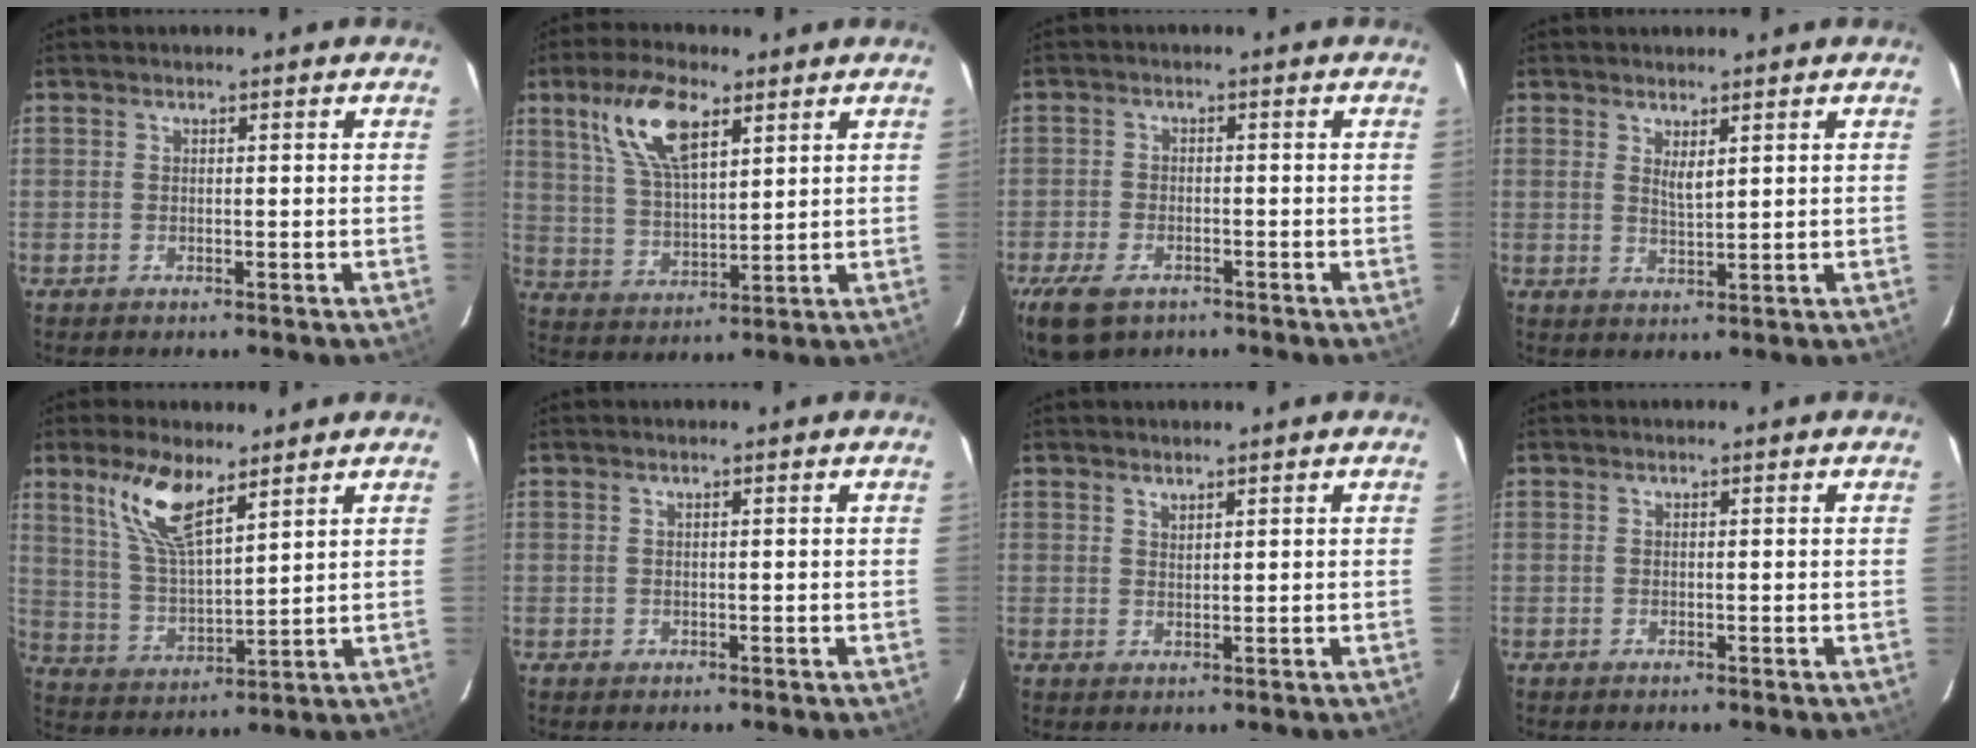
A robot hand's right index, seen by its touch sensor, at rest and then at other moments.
{"total": 12.1, "force": [6.4, 4.7, 9.0], "torque": [-0.175, 0.015, 0.129]}
{"total": 9.5, "force": [-5.9, 5.3, 5.1], "torque": [-0.135, -0.023, -0.105]}
{"total": 2.7, "force": [1.5, 0.7, 2.2], "torque": [-0.038, -0.006, 0.025]}
{"total": 11.1, "force": [7.2, 3.4, 7.8], "torque": [-0.155, 0.006, 0.149]}
{"total": 0.0}
{"total": 1.3, "force": [1.2, 0.3, 0.4], "torque": [-0.007, 0.000, 0.021]}
{"total": 0.0}